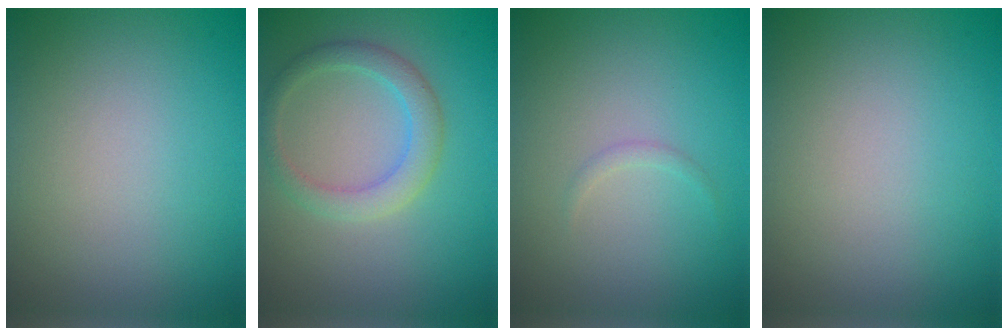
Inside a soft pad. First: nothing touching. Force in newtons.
{"total": 2.9, "press": 2.9, "slide": 0.3}
{"total": 0.6, "press": 0.6, "slide": 0.0}
{"total": 0.0}